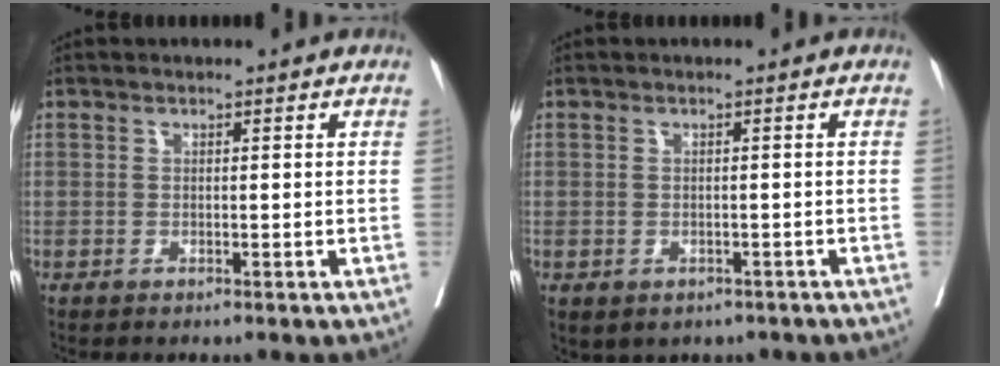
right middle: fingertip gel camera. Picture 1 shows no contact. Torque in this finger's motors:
{"motor_torque": [0.26, -1.81, 0.10, 0.04]}